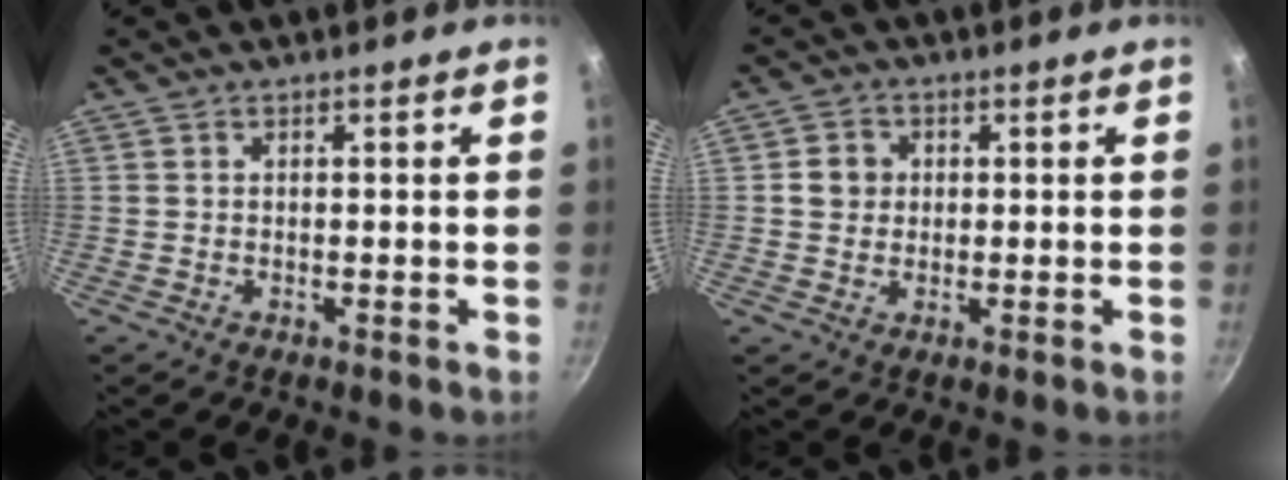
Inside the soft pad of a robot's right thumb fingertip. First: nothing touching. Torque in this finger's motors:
{"motor_torque": [0.45, 0.96, 0.32, -0.28, 0.00]}